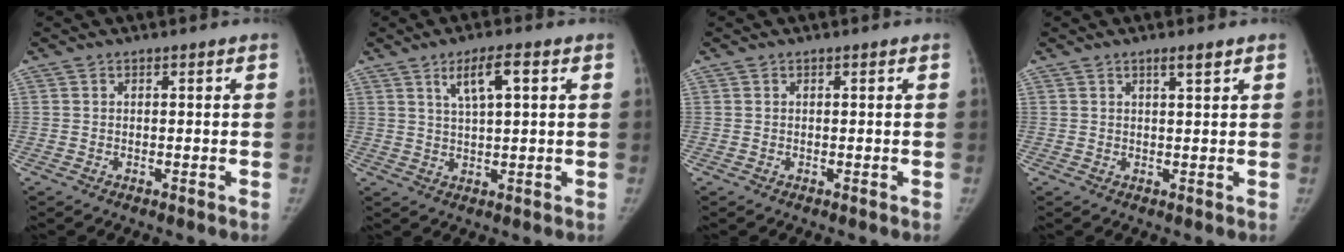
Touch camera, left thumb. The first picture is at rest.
{"total": 5.8, "force": [2.5, 1.4, 5.1], "torque": [-0.090, -0.001, 0.046]}
{"total": 0.0}
{"total": 1.9, "force": [1.3, 0.2, 1.4], "torque": [-0.022, -0.007, 0.023]}